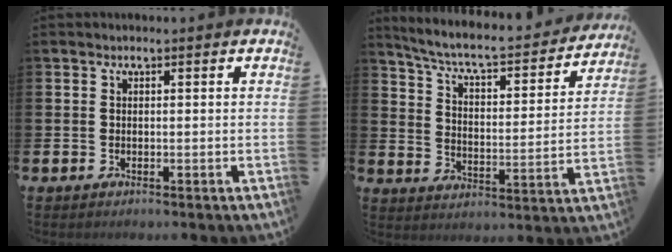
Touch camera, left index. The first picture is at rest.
{"total": 6.7, "force": [6.0, 1.3, 2.8], "torque": [-0.081, -0.046, 0.094]}